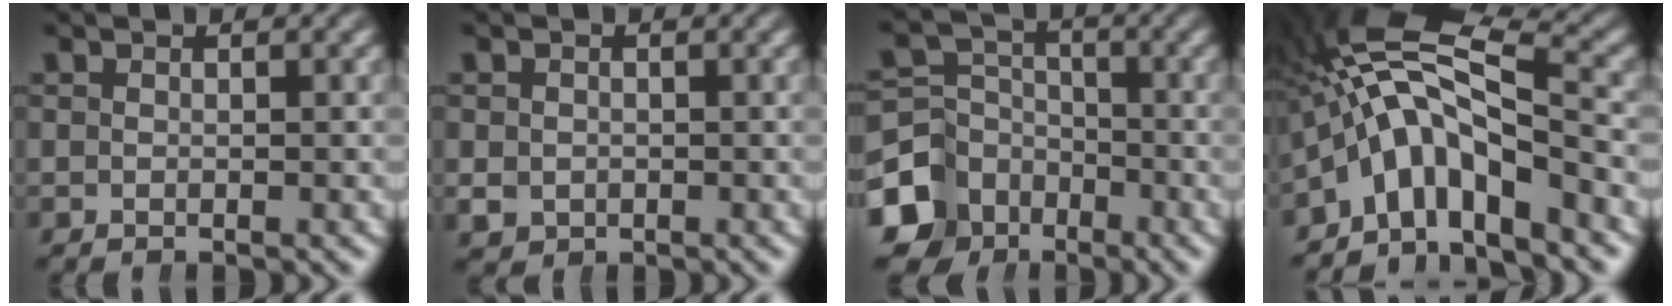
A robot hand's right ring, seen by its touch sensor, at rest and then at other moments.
{"total": 2.1, "force": [-0.5, 1.9, 0.7], "torque": [-0.019, -0.018, 0.005]}
{"total": 9.1, "force": [-3.8, 7.6, 3.3], "torque": [-0.042, -0.039, -0.057]}
{"total": 12.5, "force": [1.1, 9.1, 8.5], "torque": [-0.185, -0.015, 0.007]}